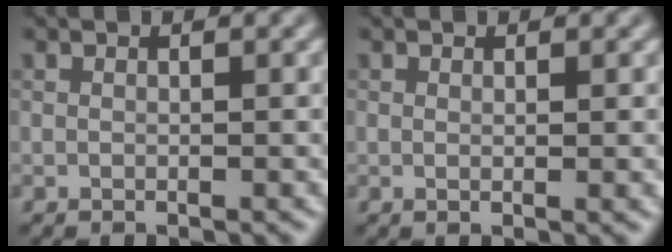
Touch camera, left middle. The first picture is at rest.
{"total": 0.7, "force": [0.1, 0.1, 0.6], "torque": [-0.009, 0.001, 0.005]}